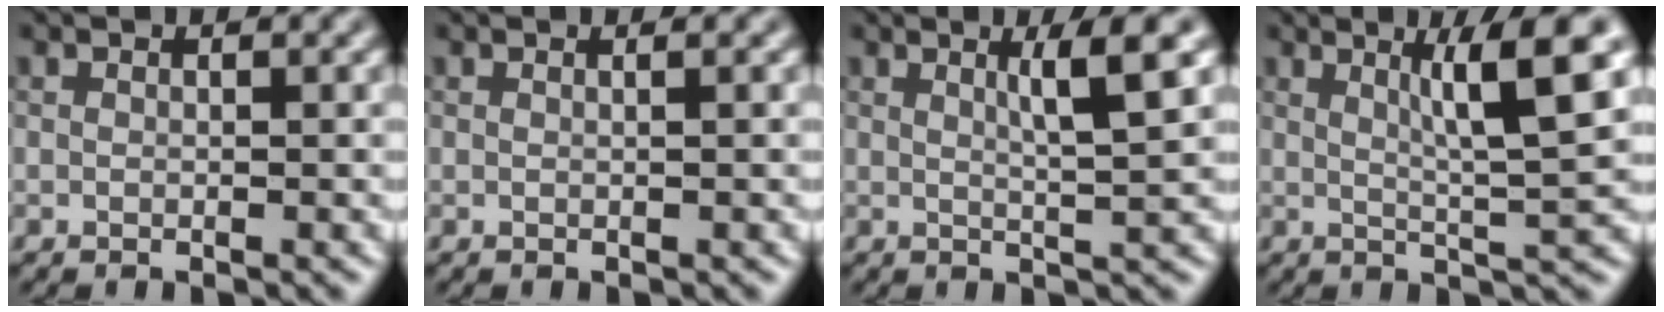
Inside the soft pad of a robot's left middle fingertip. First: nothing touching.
{"total": 1.2, "force": [0.5, 0.6, 1.0], "torque": [-0.005, 0.000, -0.009]}
{"total": 3.7, "force": [1.4, 0.4, 3.4], "torque": [-0.047, 0.004, 0.023]}
{"total": 6.4, "force": [2.2, 0.6, 6.0], "torque": [-0.088, 0.004, 0.040]}